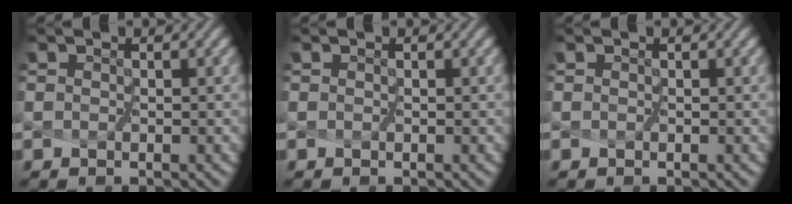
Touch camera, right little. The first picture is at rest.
{"total": 0.0}
{"total": 0.0}